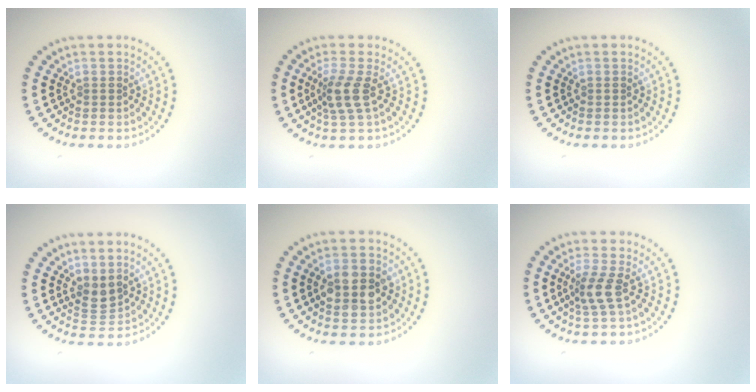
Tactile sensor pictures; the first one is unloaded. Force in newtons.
{"total": 2.7, "press": 2.0, "slide": 1.8}
{"total": 0.0}
{"total": 1.8, "press": 1.5, "slide": 1.0}
{"total": 4.5, "press": 4.5, "slide": 0.1}
{"total": 2.4, "press": 1.8, "slide": 1.6}